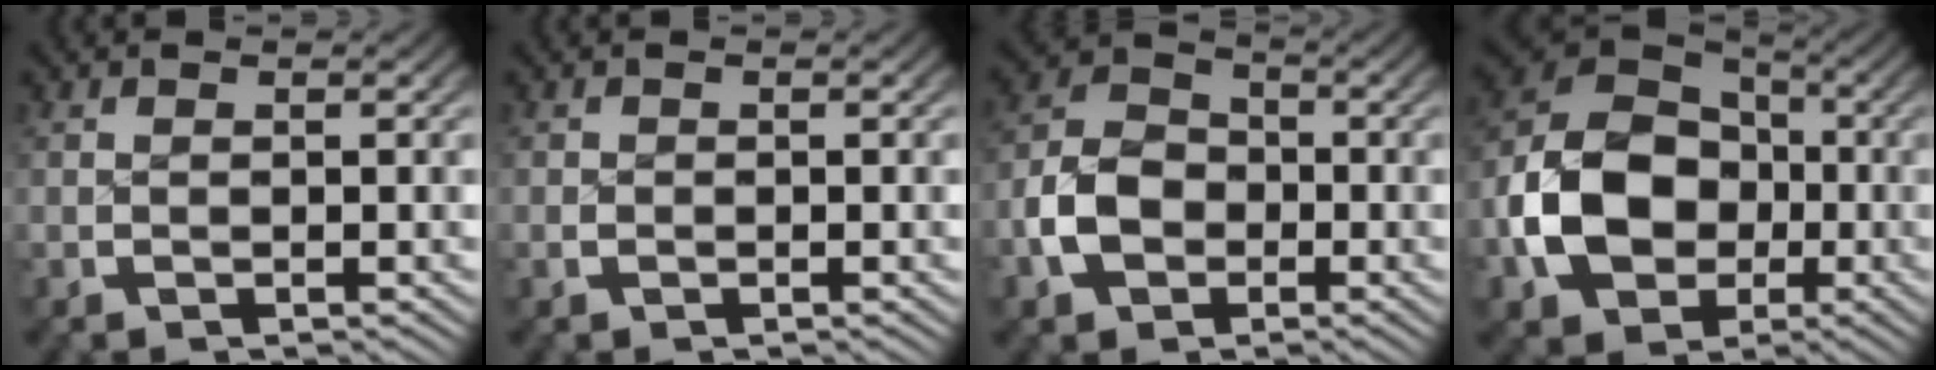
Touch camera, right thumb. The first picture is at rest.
{"total": 0.6, "force": [-0.2, 0.5, 0.1], "torque": [-0.006, -0.003, -0.004]}
{"total": 7.1, "force": [-2.1, 5.5, 4.0], "torque": [-0.082, -0.002, -0.041]}
{"total": 12.9, "force": [-1.3, 9.9, 8.2], "torque": [-0.196, -0.028, -0.011]}